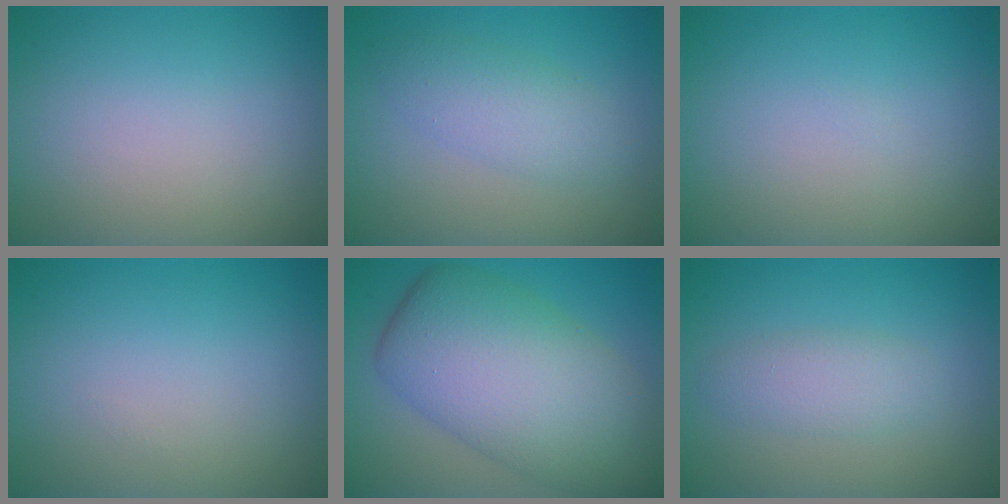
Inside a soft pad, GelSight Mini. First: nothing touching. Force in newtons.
{"total": 3.2, "press": 3.2, "slide": 0.1}
{"total": 0.0}
{"total": 0.0}
{"total": 11.1, "press": 11.1, "slide": 0.5}
{"total": 2.4, "press": 2.4, "slide": 0.0}